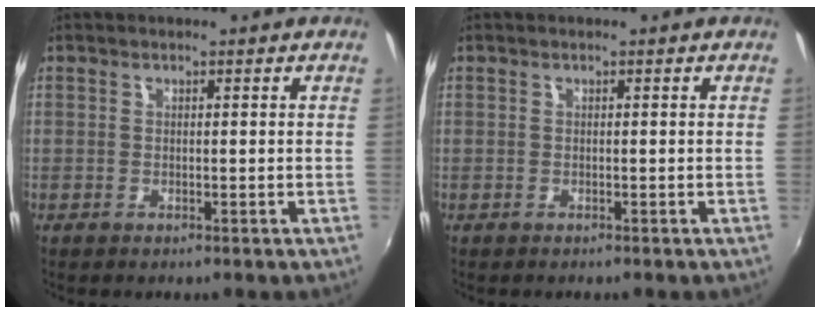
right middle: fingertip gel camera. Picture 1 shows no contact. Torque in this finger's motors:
{"motor_torque": [0.20, -0.14, 0.02, 0.00]}